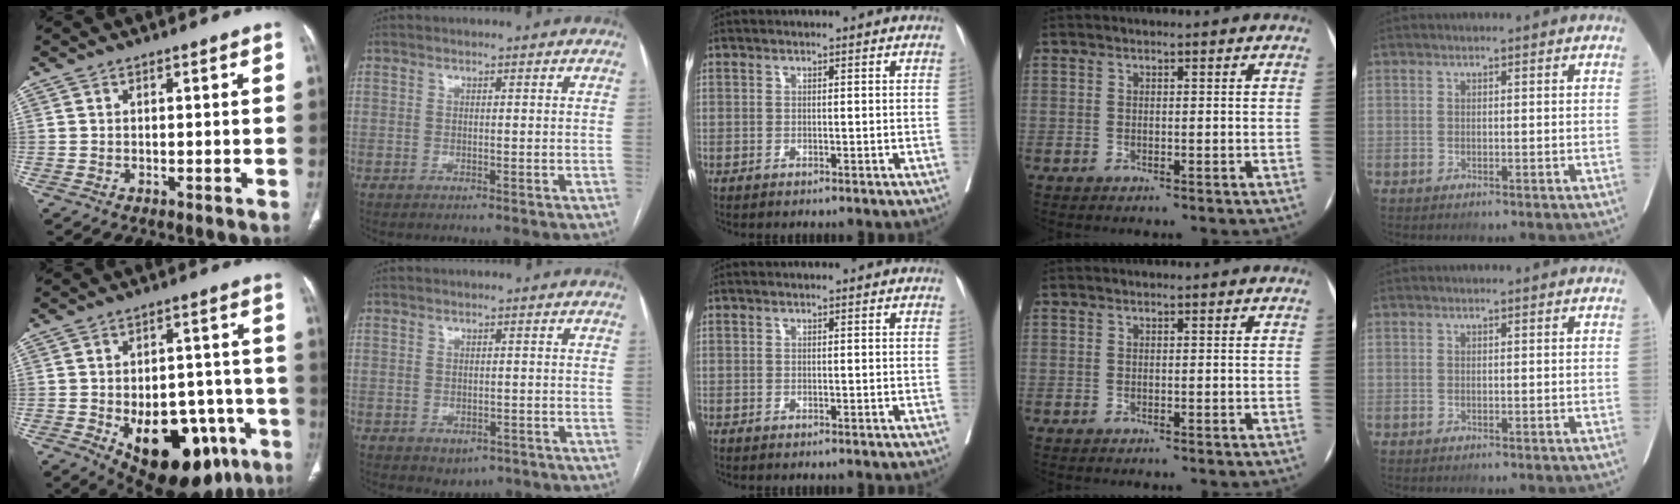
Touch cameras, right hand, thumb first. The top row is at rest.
{"thumb": {"total": 22.5, "force": [-9.1, 12.5, 16.2], "torque": [-0.188, 0.031, -0.107]}, "index": {"total": 3.0, "force": [-1.7, 2.2, 1.2], "torque": [-0.007, 0.002, -0.012]}}